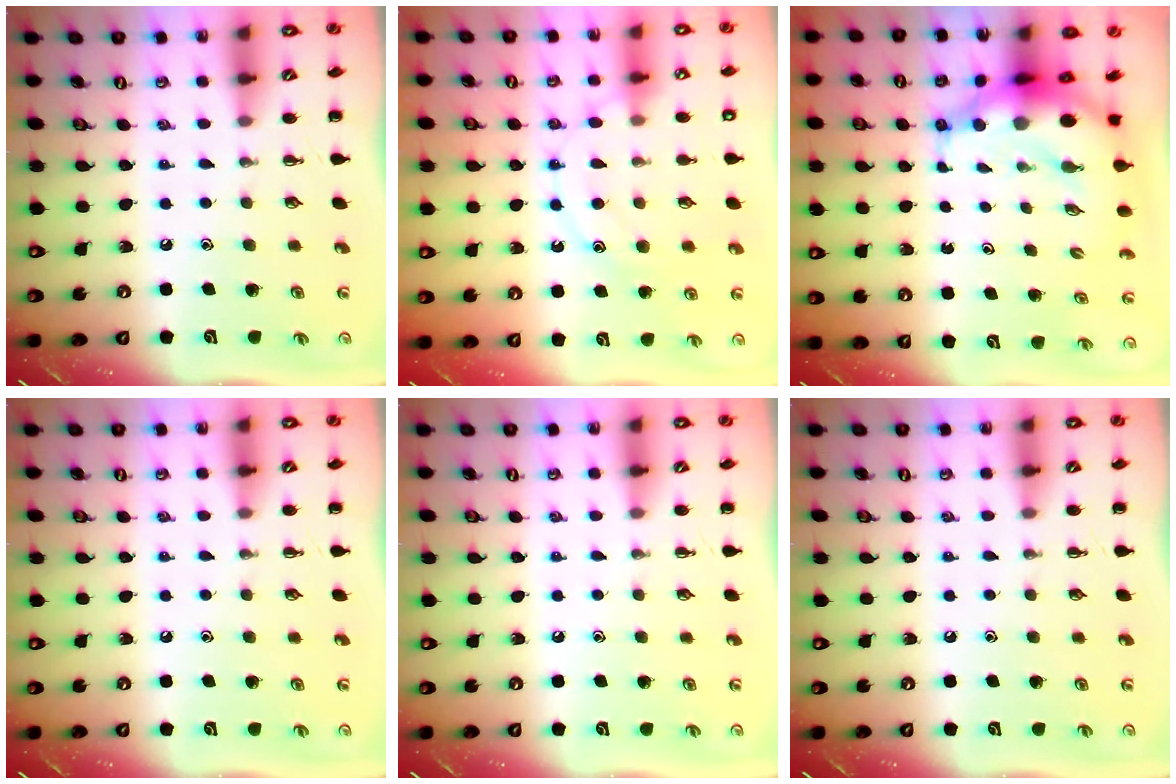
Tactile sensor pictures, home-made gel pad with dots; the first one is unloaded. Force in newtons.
{"total": 12.8, "press": 12.8, "slide": 0.7}
{"total": 9.8, "press": 9.5, "slide": 2.3}
{"total": 0.0}
{"total": 0.0}
{"total": 0.0}